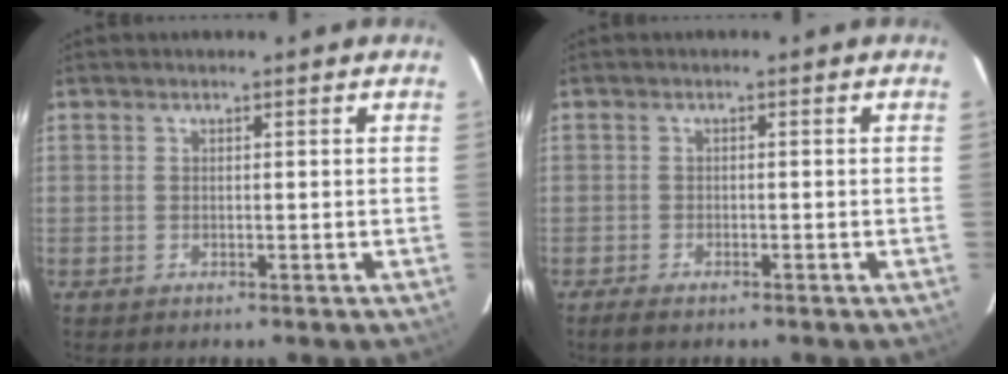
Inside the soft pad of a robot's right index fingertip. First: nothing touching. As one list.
[{"total": 2.7, "force": [-2.2, 0.7, 1.4], "torque": [-0.037, -0.007, -0.039]}]